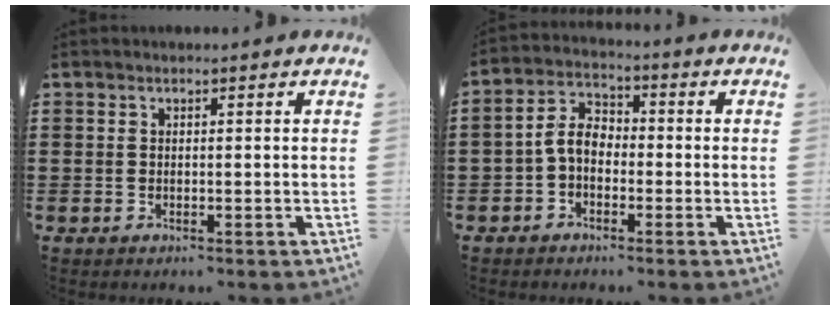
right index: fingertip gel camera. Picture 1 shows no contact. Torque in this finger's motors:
{"motor_torque": [1.43, -0.56, 0.64, 0.14]}